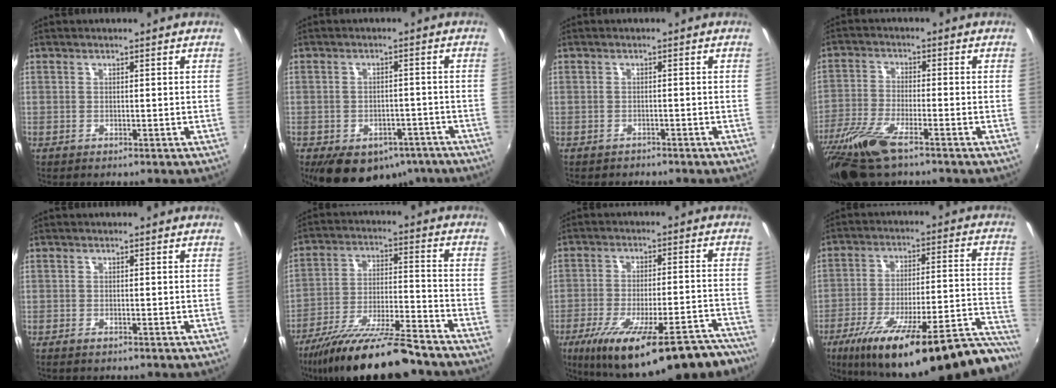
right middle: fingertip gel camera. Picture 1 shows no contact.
{"total": 14.4, "force": [-9.2, 8.6, 6.9], "torque": [-0.141, 0.002, -0.109]}
{"total": 1.4, "force": [-1.3, 0.5, 0.2], "torque": [-0.009, -0.003, -0.019]}
{"total": 11.9, "force": [-8.4, 2.7, 8.0], "torque": [-0.184, -0.038, -0.166]}
{"total": 0.7, "force": [-0.6, 0.2, 0.4], "torque": [-0.007, -0.004, -0.013]}
{"total": 19.4, "force": [-15.8, 2.8, 10.9], "torque": [-0.211, -0.037, -0.257]}
{"total": 25.0, "force": [-18.6, 6.2, 15.6], "torque": [-0.248, -0.045, -0.252]}
{"total": 30.7, "force": [-24.2, 4.9, 18.3], "torque": [-0.255, -0.039, -0.339]}